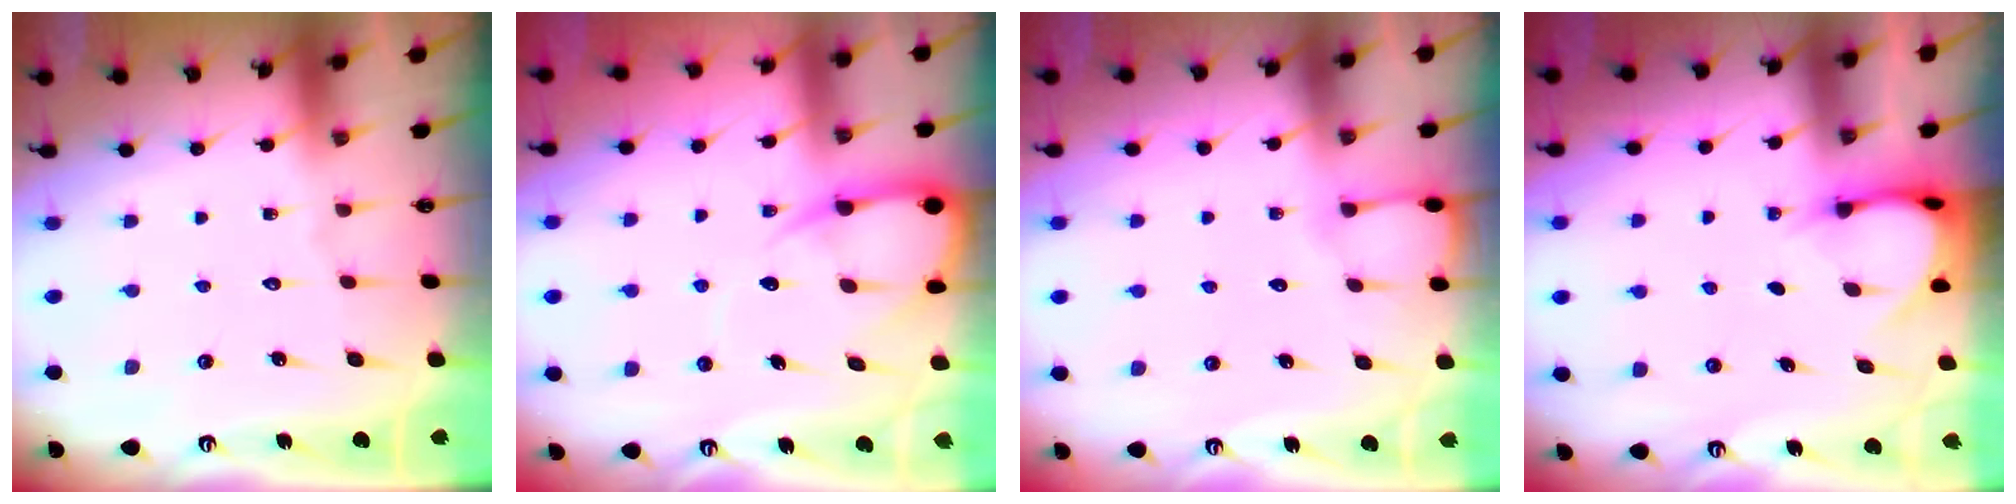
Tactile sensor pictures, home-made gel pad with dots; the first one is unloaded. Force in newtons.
{"total": 8.4, "press": 8.4, "slide": 0.9}
{"total": 3.6, "press": 3.6, "slide": 0.4}
{"total": 4.0, "press": 4.0, "slide": 0.3}